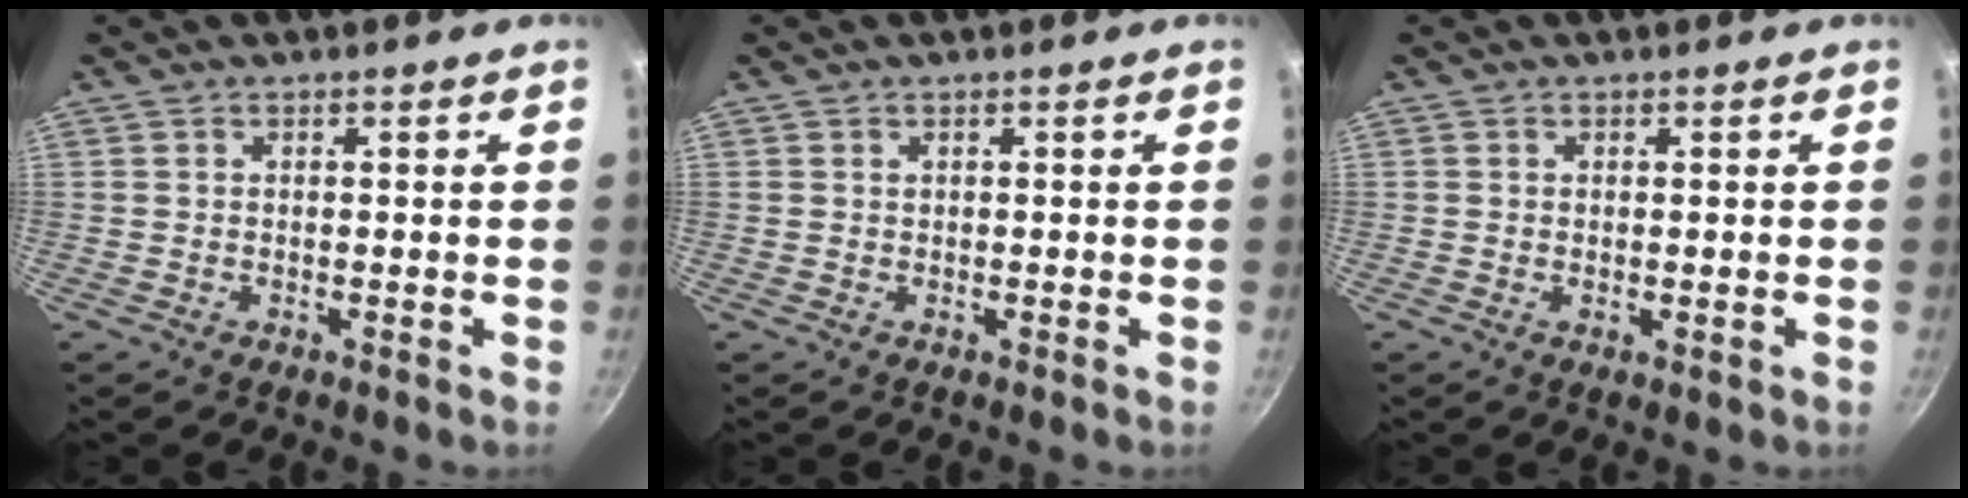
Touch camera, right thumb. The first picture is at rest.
{"total": 0.0}
{"total": 0.6, "force": [0.2, 0.3, 0.5], "torque": [-0.007, -0.006, 0.000]}